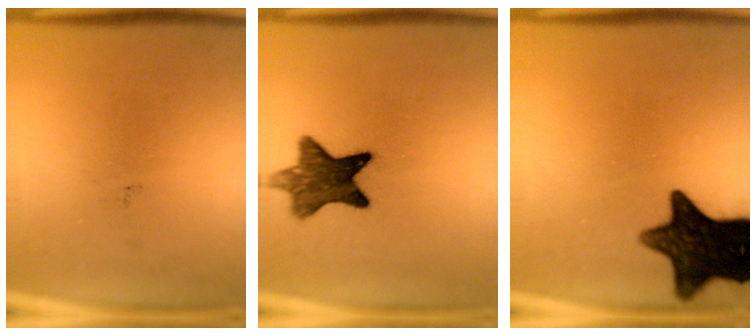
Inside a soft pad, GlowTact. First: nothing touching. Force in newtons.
{"total": 9.5}
{"total": 15.0}